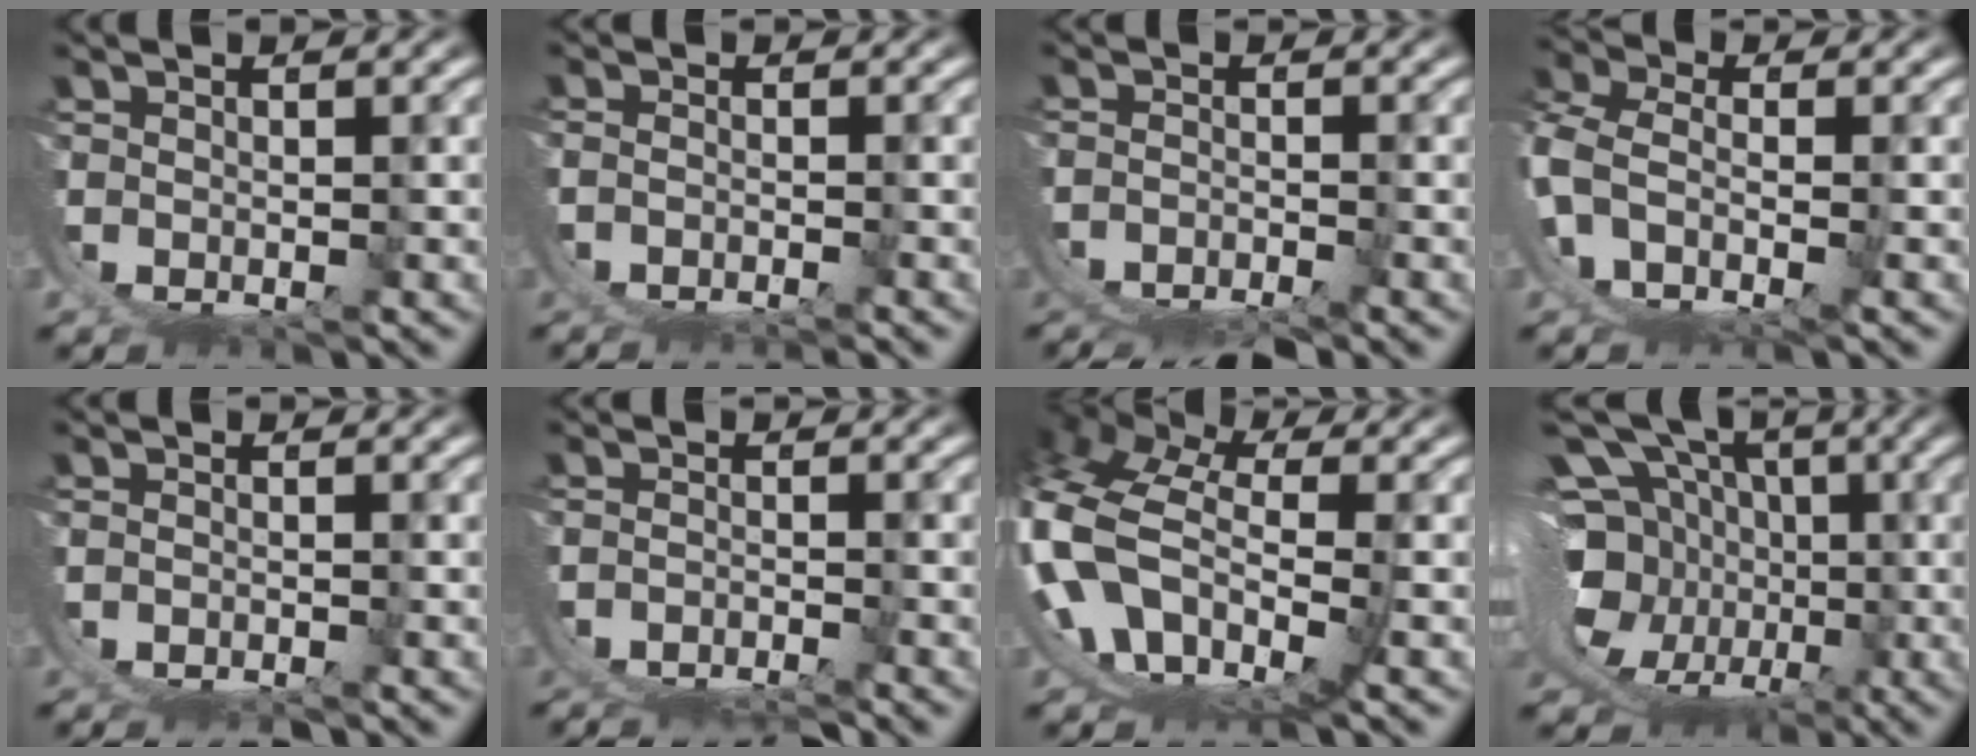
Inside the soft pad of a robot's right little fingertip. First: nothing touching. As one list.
[{"total": 3.8, "force": [-3.2, 1.6, 1.4], "torque": [-0.031, -0.011, -0.049]}, {"total": 5.9, "force": [-4.0, 3.3, 2.7], "torque": [-0.063, -0.030, -0.058]}, {"total": 4.5, "force": [-1.4, 2.1, 3.8], "torque": [-0.099, -0.030, -0.011]}, {"total": 3.7, "force": [-2.9, 2.1, 1.2], "torque": [-0.032, -0.013, -0.045]}, {"total": 6.8, "force": [-5.2, 3.6, 2.5], "torque": [-0.053, -0.028, -0.077]}, {"total": 12.1, "force": [-1.4, 9.3, 7.7], "torque": [-0.205, -0.053, -0.016]}, {"total": 13.4, "force": [0.1, 10.1, 8.8], "torque": [-0.164, -0.047, 0.008]}]